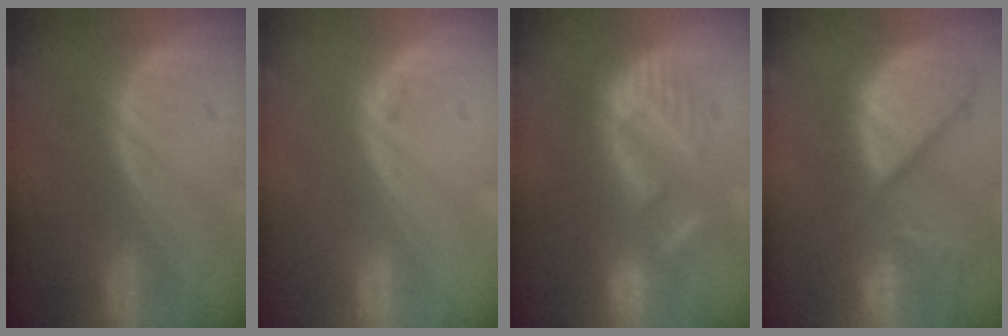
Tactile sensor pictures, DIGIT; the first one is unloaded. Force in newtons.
{"total": 0.6, "press": 0.6, "slide": 0.2}
{"total": 9.0, "press": 8.9, "slide": 1.5}
{"total": 12.4, "press": 10.6, "slide": 6.4}